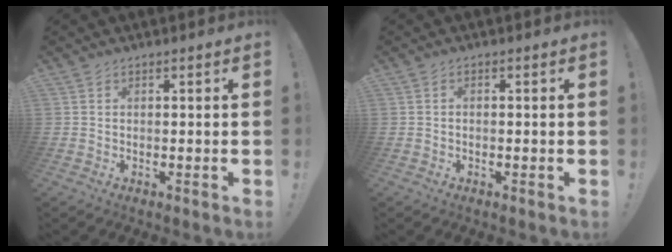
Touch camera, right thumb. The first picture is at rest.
{"total": 0.7, "force": [-0.4, 0.1, 0.5], "torque": [-0.009, 0.000, -0.007]}